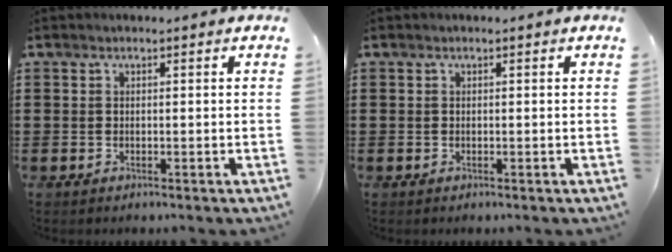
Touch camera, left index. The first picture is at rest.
{"total": 0.0}